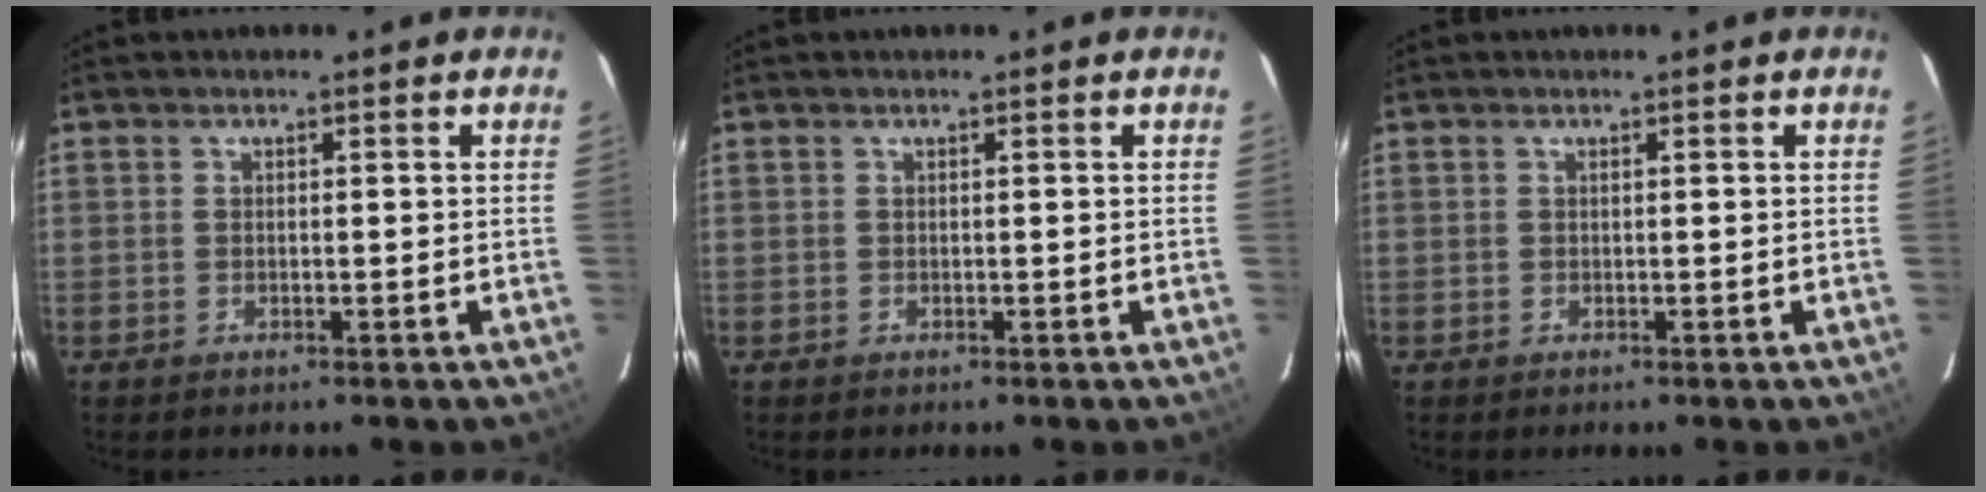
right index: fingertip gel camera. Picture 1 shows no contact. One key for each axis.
{"total": 0.0}
{"total": 0.0}